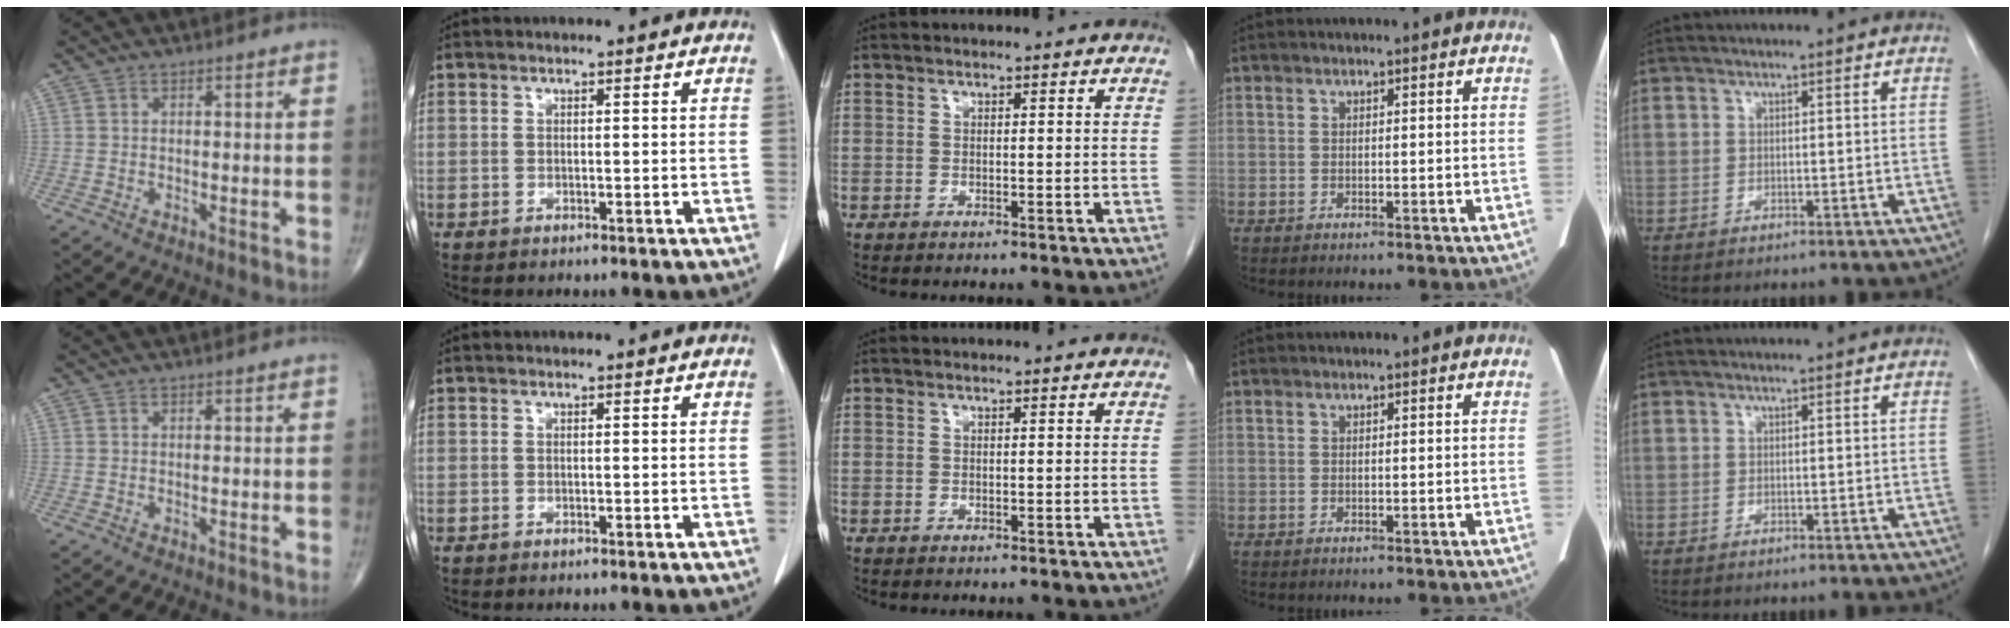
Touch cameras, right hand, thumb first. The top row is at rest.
{}